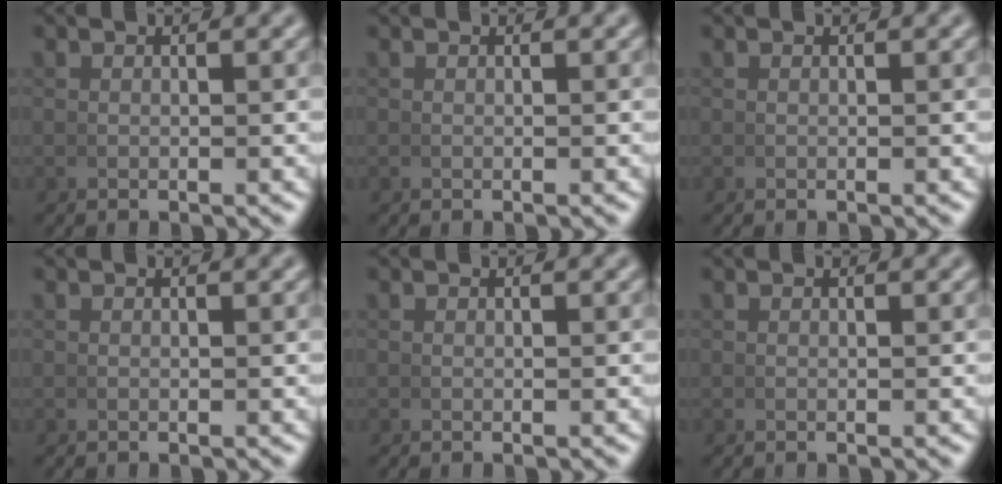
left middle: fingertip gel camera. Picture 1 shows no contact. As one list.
[{"total": 0.0}, {"total": 0.0}, {"total": 0.0}, {"total": 0.0}, {"total": 0.0}]